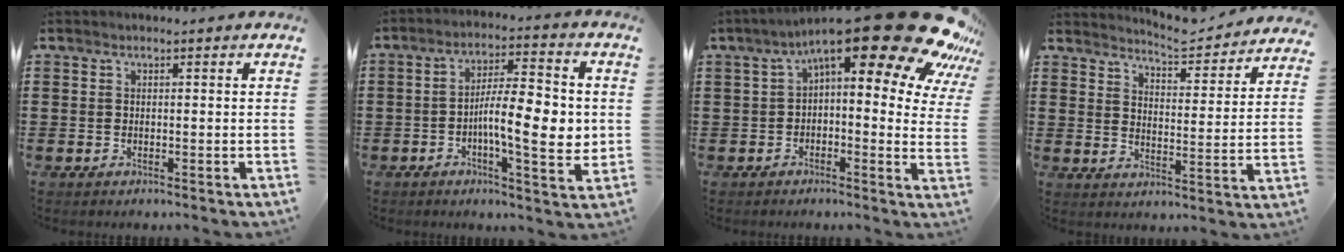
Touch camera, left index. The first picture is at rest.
{"total": 11.1, "force": [-0.9, 3.5, 10.6], "torque": [-0.158, 0.004, -0.017]}
{"total": 19.3, "force": [12.4, 4.8, 14.0], "torque": [-0.199, -0.083, 0.196]}
{"total": 5.1, "force": [5.0, -0.4, 0.9], "torque": [-0.034, -0.042, 0.082]}